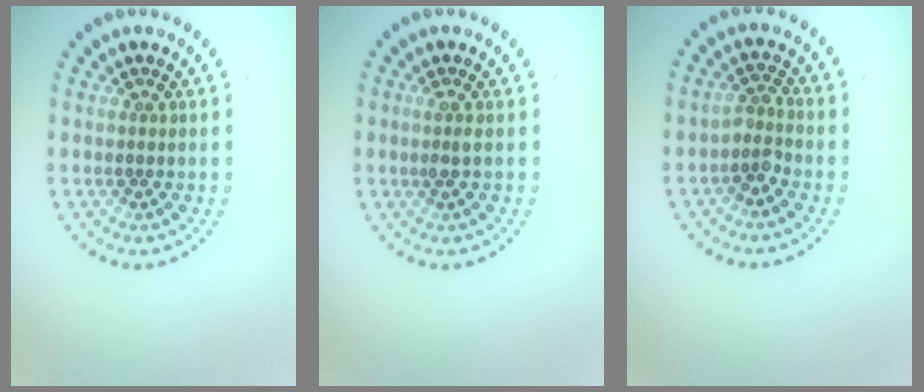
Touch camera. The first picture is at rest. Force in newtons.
{"total": 1.0, "press": 0.8, "slide": 0.6}
{"total": 1.8, "press": 1.3, "slide": 1.3}